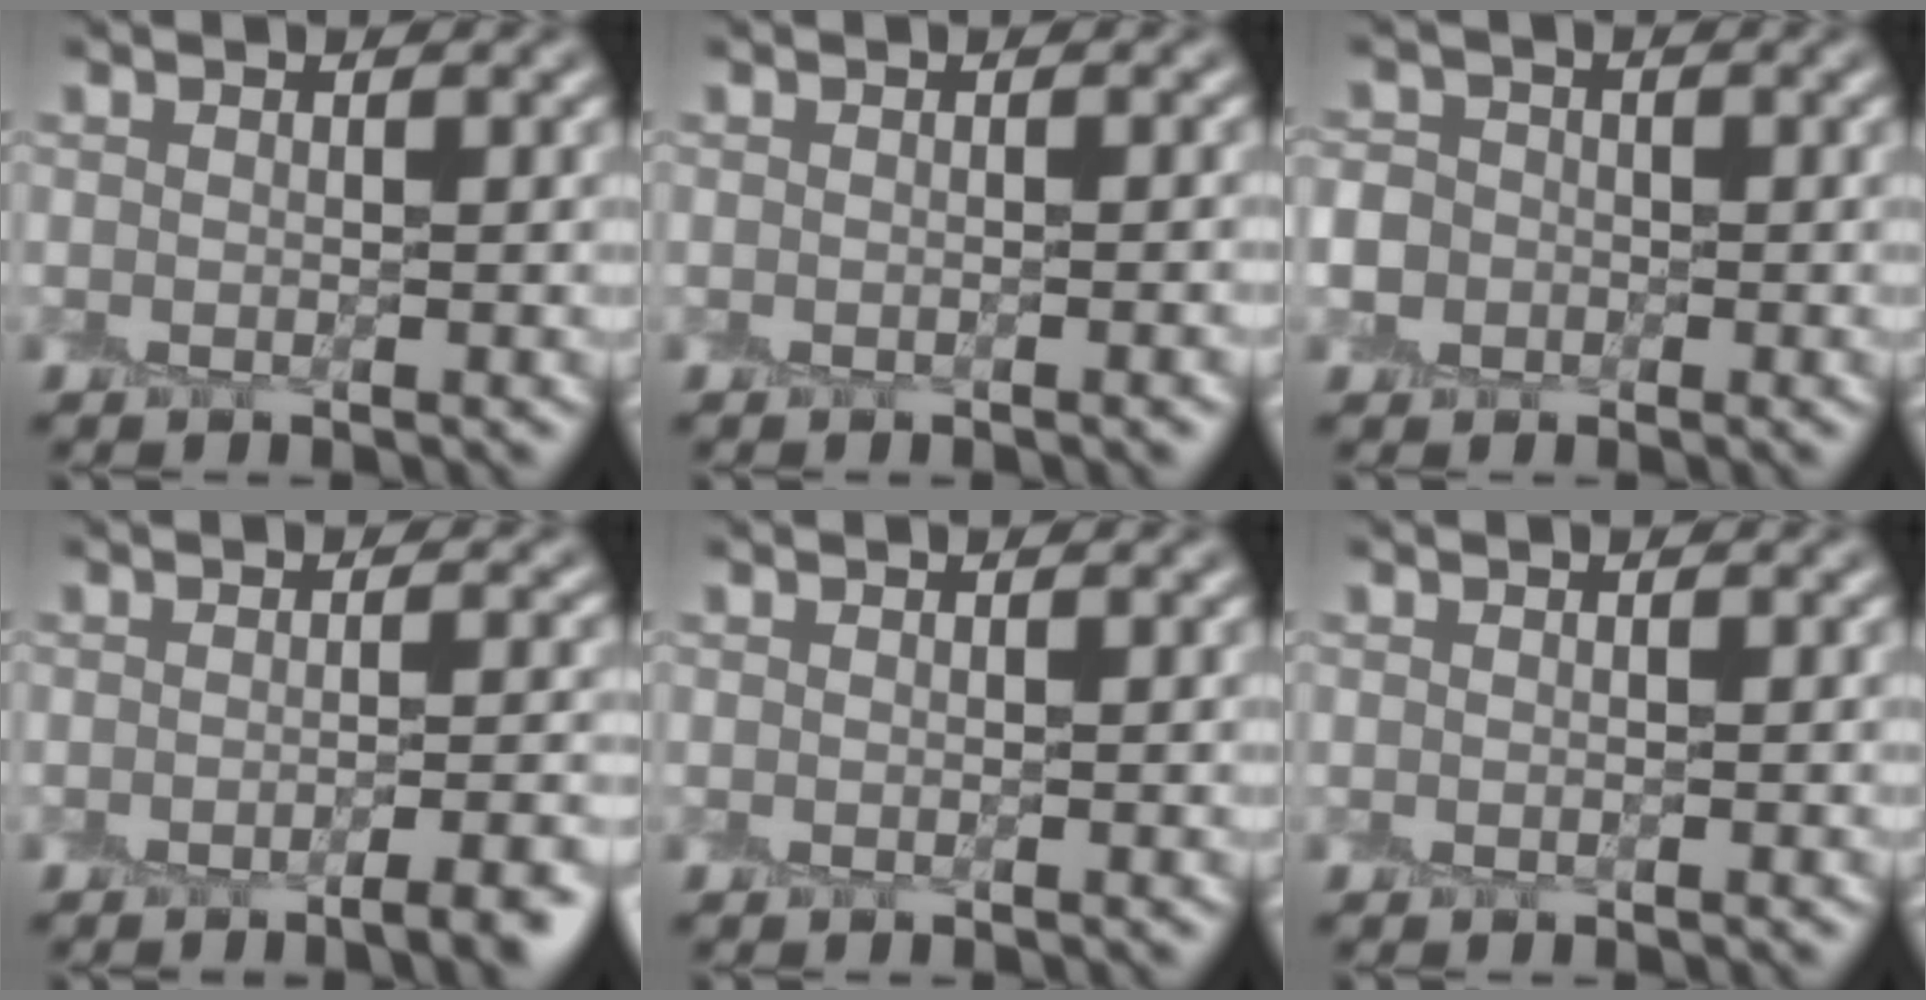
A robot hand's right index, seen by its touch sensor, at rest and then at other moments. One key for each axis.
{"total": 1.3, "fx": -0.9, "fy": 0.1, "fz": 0.8, "tx": -0.009, "ty": -0.003, "tz": -0.015}
{"total": 2.7, "fx": -0.9, "fy": 2.5, "fz": 0.3, "tx": 0.008, "ty": 0.002, "tz": -0.029}
{"total": 4.6, "fx": -3.0, "fy": 1.1, "fz": 3.3, "tx": -0.036, "ty": -0.004, "tz": -0.040}
{"total": 0.0}
{"total": 0.0}